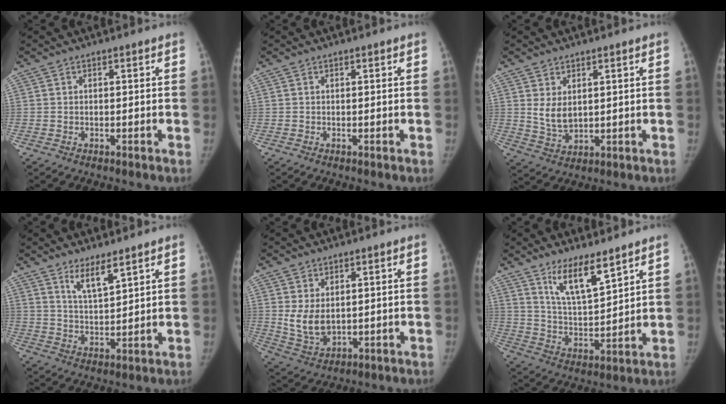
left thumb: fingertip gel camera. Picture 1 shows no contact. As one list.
[{"total": 0.0}, {"total": 4.8, "force": [1.5, 2.9, 3.6], "torque": [-0.056, -0.019, 0.040]}, {"total": 5.6, "force": [4.1, 1.2, 3.7], "torque": [-0.062, -0.038, 0.078]}, {"total": 6.3, "force": [1.0, 4.1, 4.7], "torque": [-0.079, -0.016, 0.035]}, {"total": 9.9, "force": [7.0, 2.4, 6.6], "torque": [-0.108, -0.058, 0.139]}]